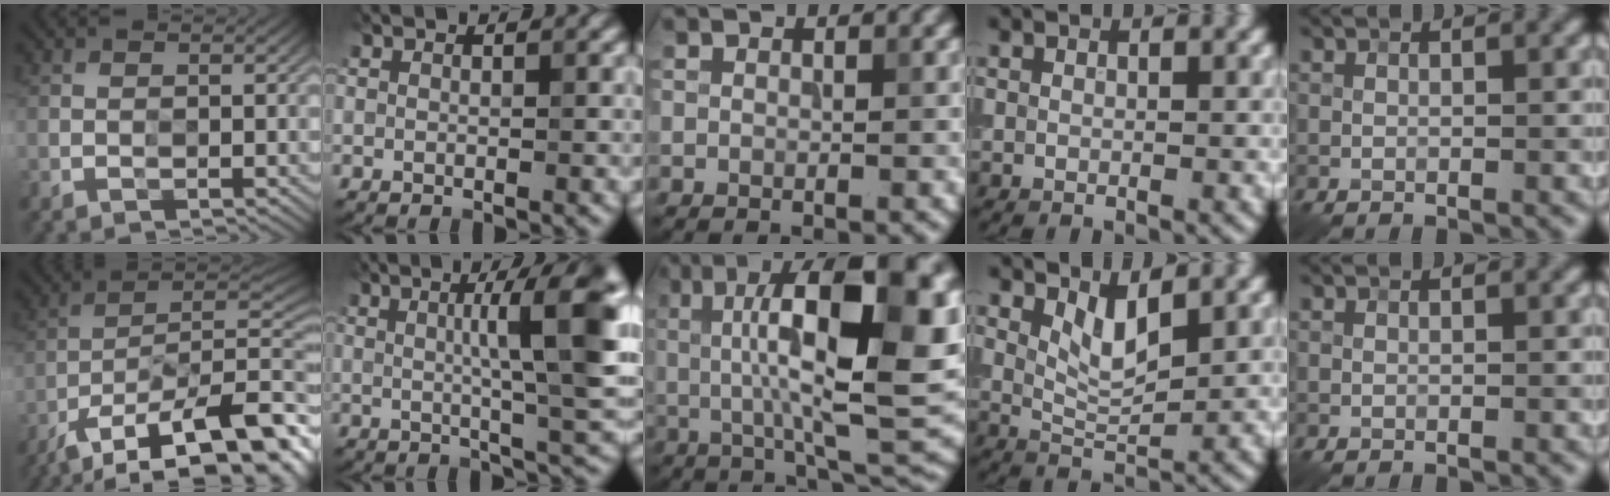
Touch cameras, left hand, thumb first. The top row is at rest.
{"thumb": {"total": 17.5, "force": [-11.7, 7.0, 11.0], "torque": [-0.176, -0.024, -0.186]}, "index": {"total": 8.6, "force": [1.5, 1.4, 8.3], "torque": [-0.106, 0.011, 0.025]}, "middle": {"total": 15.1, "force": [2.5, 4.2, 14.2], "torque": [-0.211, 0.007, 0.033]}, "ring": {"total": 2.6, "force": [1.4, 0.8, 2.0], "torque": [-0.041, -0.008, 0.032]}}